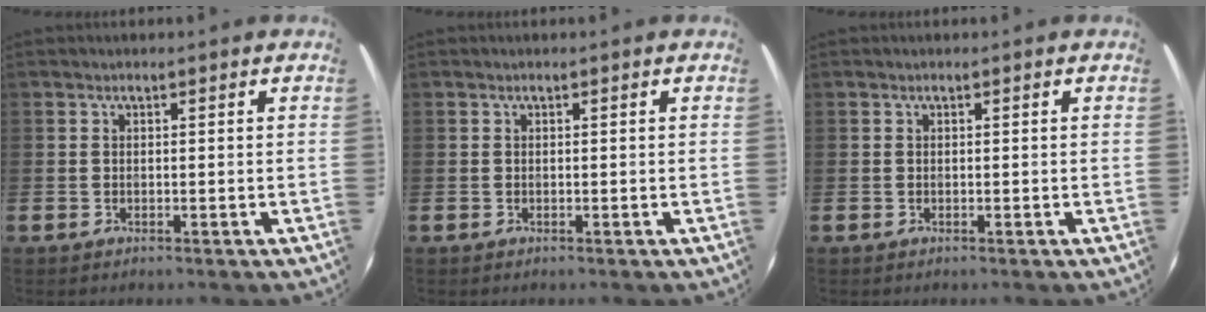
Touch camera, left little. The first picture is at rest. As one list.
[{"total": 0.0}, {"total": 0.0}]